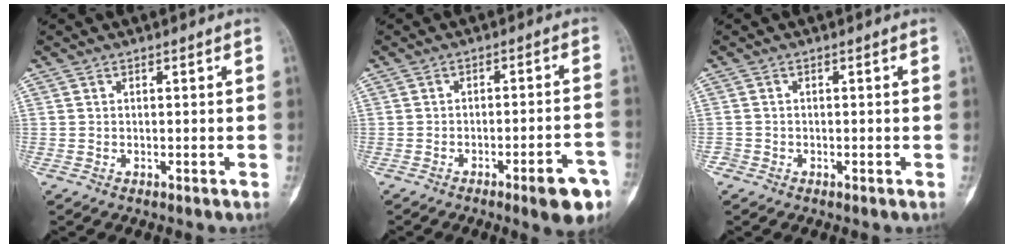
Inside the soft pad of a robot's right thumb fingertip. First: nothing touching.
{"total": 8.4, "force": [-4.6, 1.5, 6.8], "torque": [-0.082, 0.024, -0.055]}
{"total": 1.1, "force": [-0.7, 0.8, -0.2], "torque": [0.008, 0.005, -0.018]}